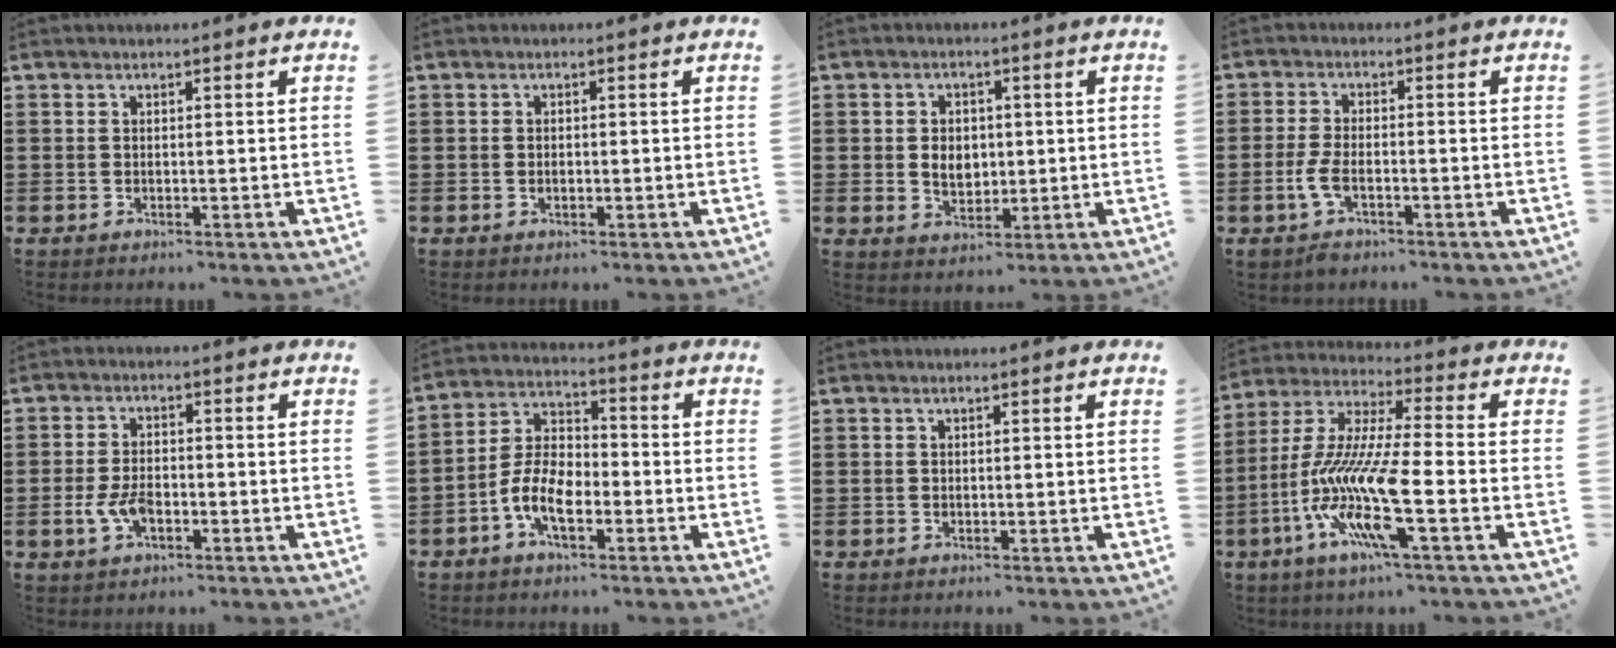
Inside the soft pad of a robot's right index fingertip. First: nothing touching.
{"total": 0.8, "force": [-0.2, 0.3, 0.8], "torque": [-0.015, -0.001, -0.002]}
{"total": 4.1, "force": [0.1, 3.2, 2.6], "torque": [-0.049, 0.008, -0.003]}
{"total": 4.0, "force": [-1.6, 1.4, 3.4], "torque": [-0.082, -0.006, -0.034]}
{"total": 4.8, "force": [-1.5, 2.5, 3.8], "torque": [-0.086, -0.001, -0.030]}
{"total": 7.9, "force": [-3.4, 3.8, 6.1], "torque": [-0.151, -0.004, -0.072]}
{"total": 0.0}
{"total": 12.9, "force": [-5.8, 1.7, 11.4], "torque": [-0.263, -0.030, -0.127]}